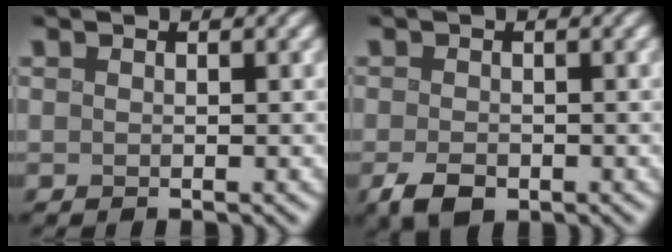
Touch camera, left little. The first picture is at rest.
{"total": 2.7, "force": [-1.4, 1.7, 1.6], "torque": [-0.031, -0.005, -0.028]}